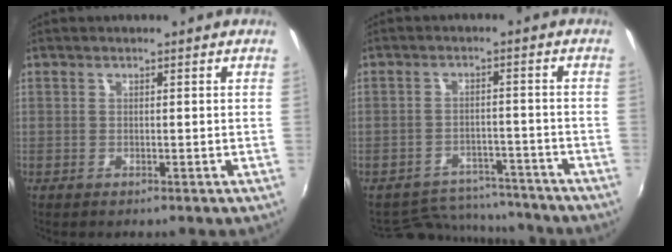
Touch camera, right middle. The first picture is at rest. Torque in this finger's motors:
{"motor_torque": [-0.60, -0.57, -0.26, -0.04]}